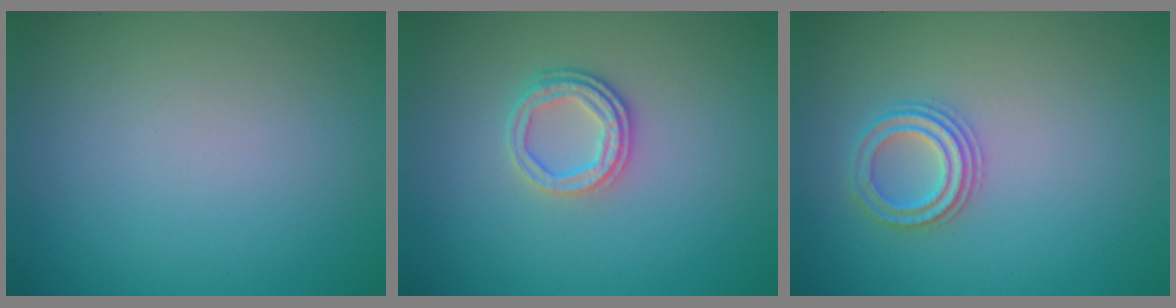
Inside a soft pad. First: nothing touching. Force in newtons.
{"total": 2.6, "press": 2.3, "slide": 1.3}
{"total": 2.2, "press": 2.1, "slide": 0.7}